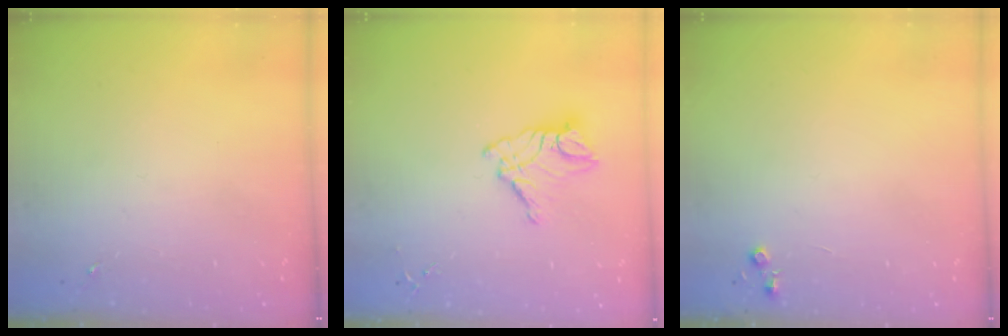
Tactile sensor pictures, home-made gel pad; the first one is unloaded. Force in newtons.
{"total": 11.3, "press": 11.2, "slide": 1.1}
{"total": 4.4, "press": 4.3, "slide": 0.5}